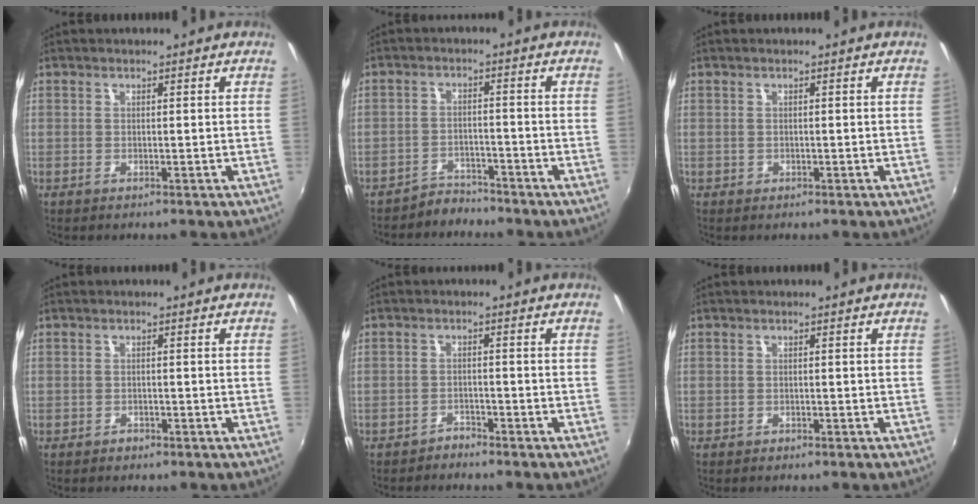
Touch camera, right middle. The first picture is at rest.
{"total": 3.6, "force": [-3.4, 1.2, -0.6], "torque": [0.009, 0.013, -0.057]}
{"total": 0.6, "force": [-0.3, 0.5, 0.1], "torque": [0.000, -0.003, -0.004]}
{"total": 1.3, "force": [-1.1, 0.7, 0.3], "torque": [-0.008, 0.000, -0.017]}
{"total": 2.0, "force": [-2.0, 0.4, 0.0], "torque": [-0.002, 0.002, -0.035]}
{"total": 0.9, "force": [-0.8, 0.4, 0.2], "torque": [-0.008, 0.000, -0.011]}